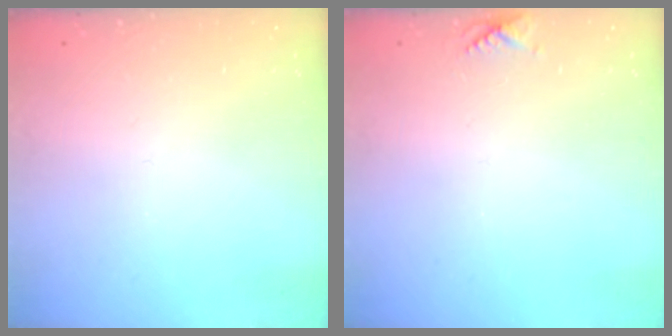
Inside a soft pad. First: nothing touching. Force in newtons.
{"total": 5.3, "press": 5.3, "slide": 0.6}